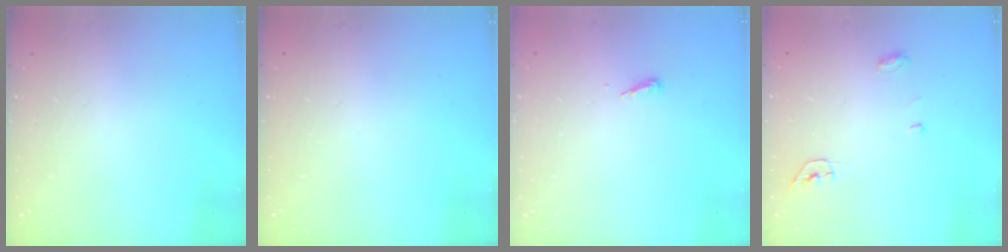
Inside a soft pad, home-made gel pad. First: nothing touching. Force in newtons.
{"total": 0.0}
{"total": 4.0, "press": 4.0, "slide": 0.5}
{"total": 4.4, "press": 4.3, "slide": 0.8}